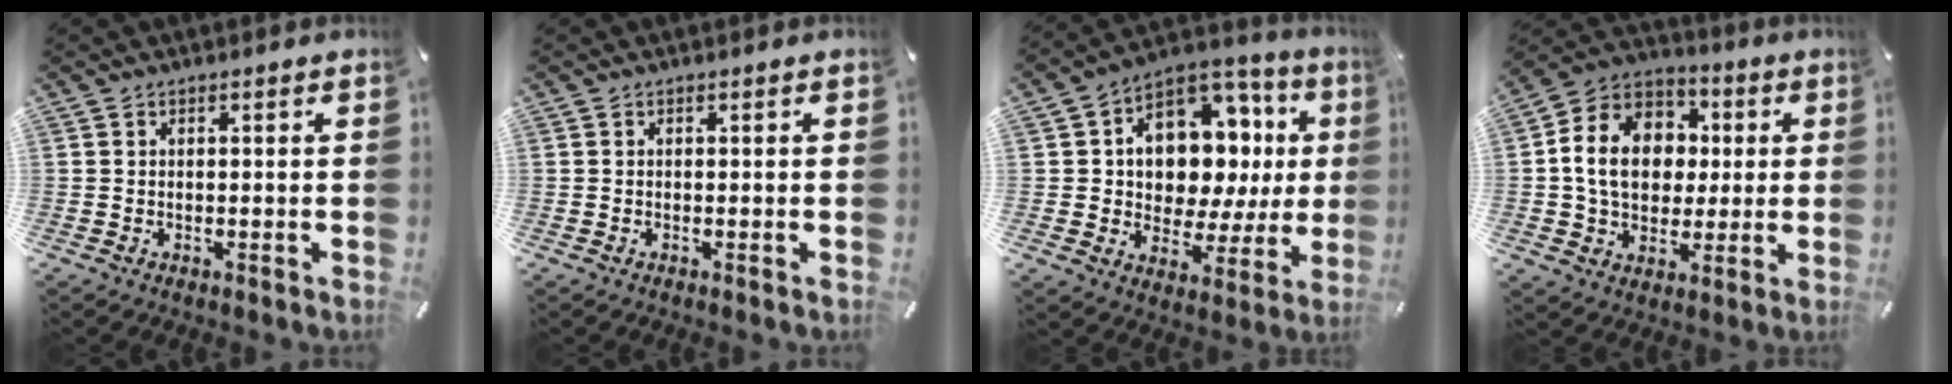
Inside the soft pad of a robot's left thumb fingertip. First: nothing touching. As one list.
[{"total": 0.0}, {"total": 13.5, "force": [4.1, 10.4, 7.6], "torque": [-0.100, -0.050, 0.075]}, {"total": 14.4, "force": [0.6, 12.3, 7.5], "torque": [-0.160, 0.017, 0.012]}]